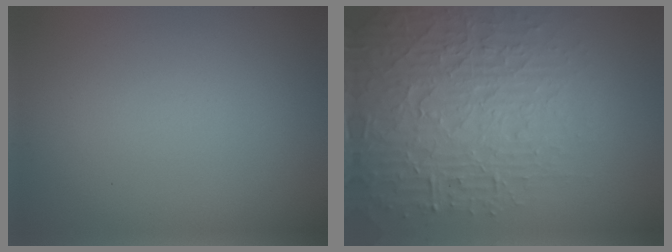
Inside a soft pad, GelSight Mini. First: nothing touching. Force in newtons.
{"total": 7.4, "press": 7.2, "slide": 1.8}